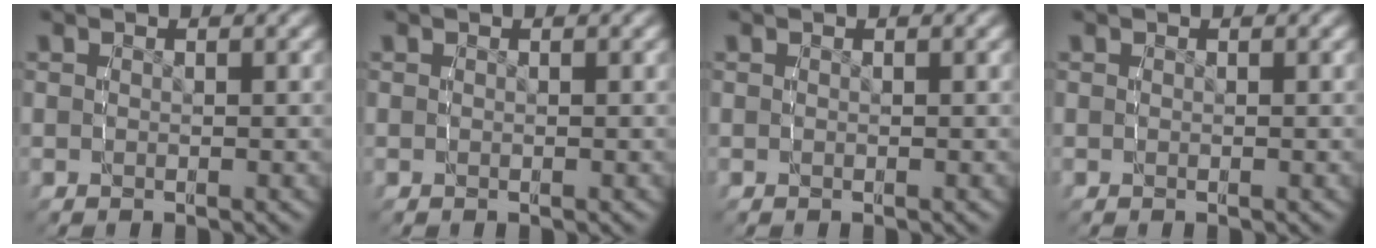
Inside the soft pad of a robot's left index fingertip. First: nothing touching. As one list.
[{"total": 0.0}, {"total": 0.0}, {"total": 0.0}]